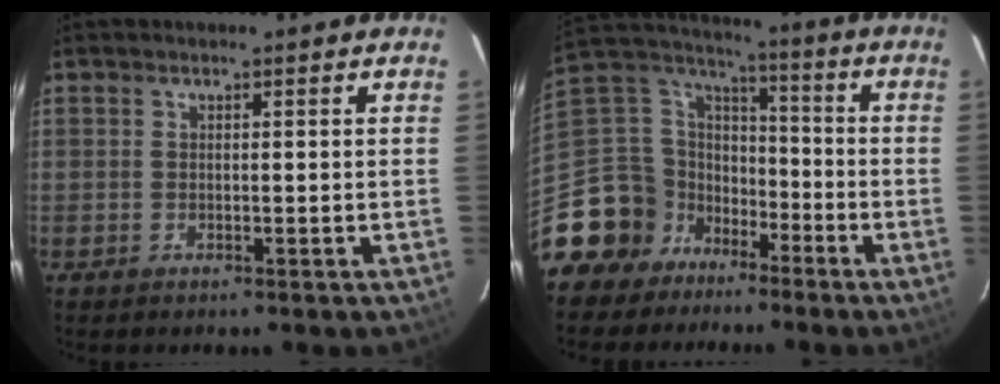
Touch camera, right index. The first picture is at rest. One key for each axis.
{"total": 14.2, "fx": -9.2, "fy": 10.6, "fz": 2.6, "tx": -0.081, "ty": 0.055, "tz": -0.169}